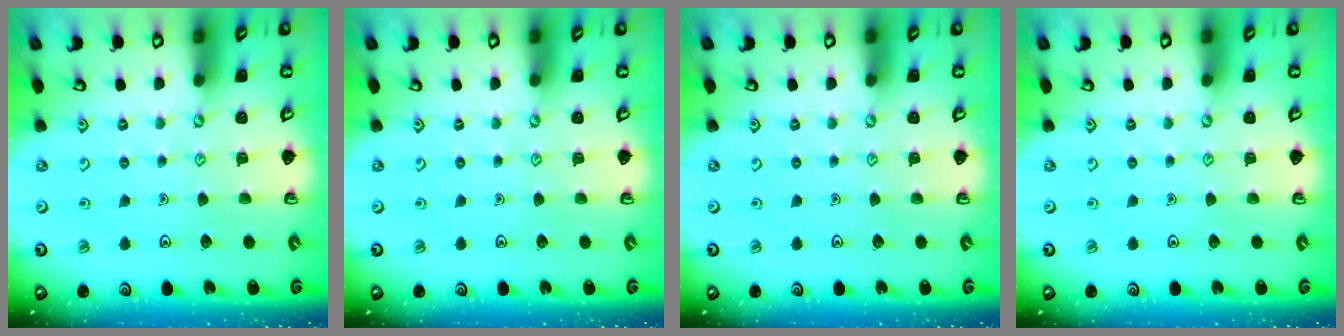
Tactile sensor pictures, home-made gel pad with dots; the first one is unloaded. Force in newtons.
{"total": 0.0}
{"total": 0.0}
{"total": 0.0}